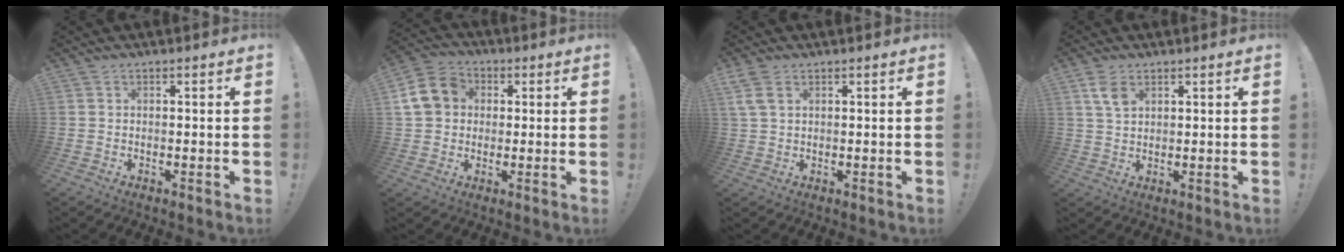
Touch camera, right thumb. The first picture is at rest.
{"total": 12.5, "force": [2.3, 10.7, 6.0], "torque": [-0.103, 0.011, 0.051]}
{"total": 4.9, "force": [2.4, 2.6, 3.3], "torque": [-0.073, -0.001, 0.046]}
{"total": 4.9, "force": [2.5, 2.7, 3.2], "torque": [-0.053, -0.009, 0.046]}